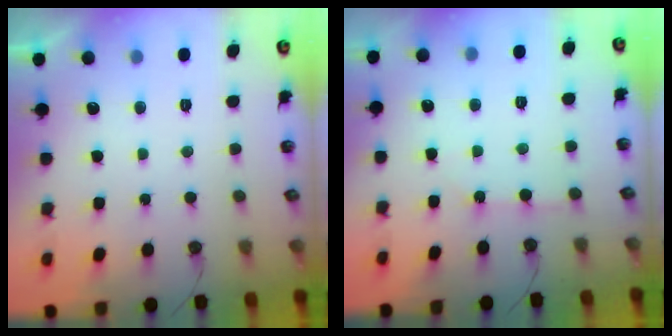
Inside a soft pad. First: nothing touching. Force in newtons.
{"total": 3.8, "press": 3.8, "slide": 0.4}